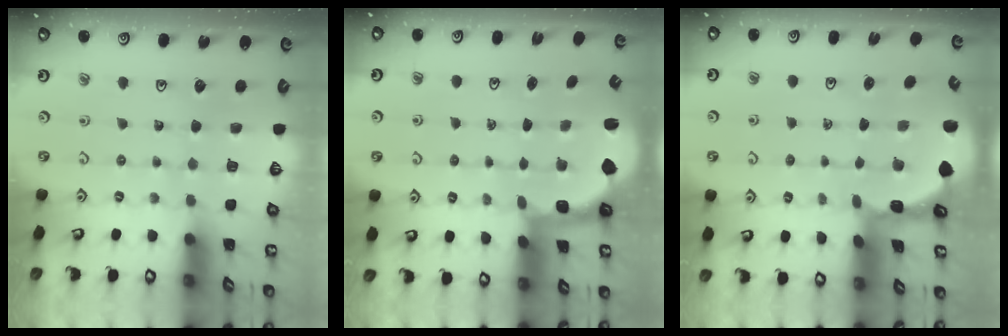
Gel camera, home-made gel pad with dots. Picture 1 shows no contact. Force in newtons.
{"total": 2.1, "press": 1.3, "slide": 1.6}
{"total": 1.5, "press": 1.5, "slide": 0.1}